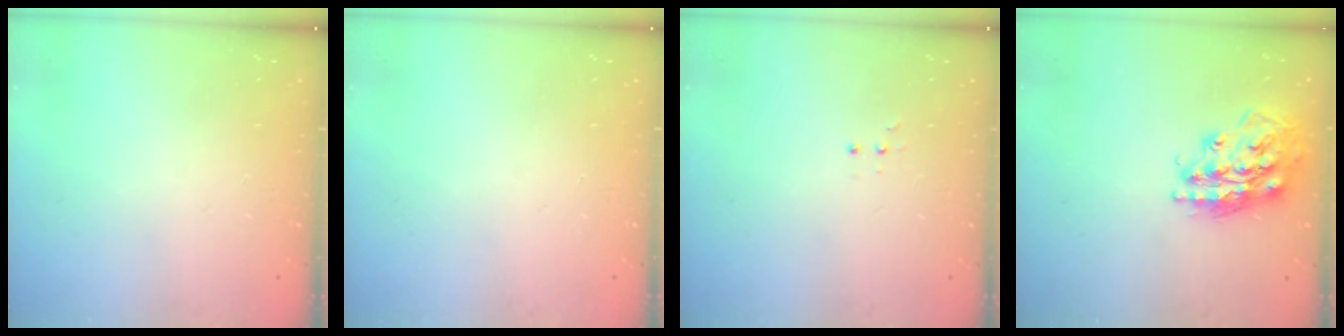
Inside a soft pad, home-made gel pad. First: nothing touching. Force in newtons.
{"total": 0.0}
{"total": 3.4, "press": 3.3, "slide": 0.7}
{"total": 18.4, "press": 18.3, "slide": 1.7}